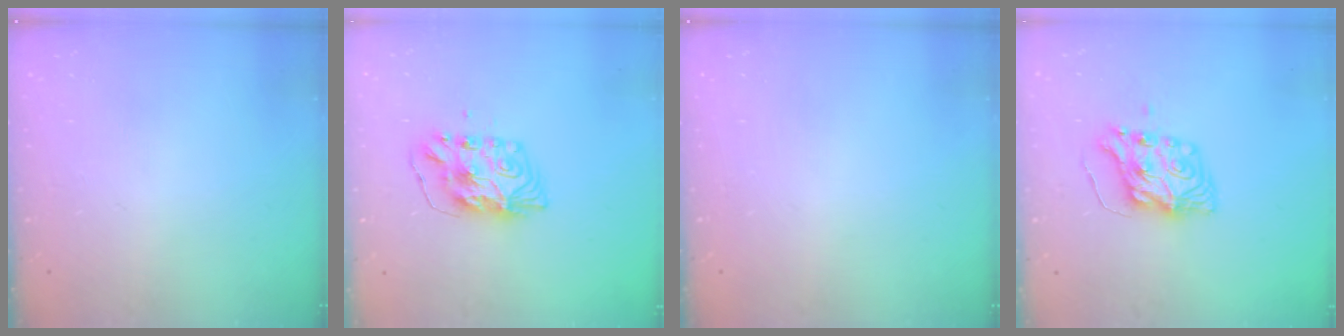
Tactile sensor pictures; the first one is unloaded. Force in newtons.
{"total": 9.0, "press": 8.9, "slide": 0.7}
{"total": 0.0}
{"total": 8.4, "press": 8.3, "slide": 0.5}